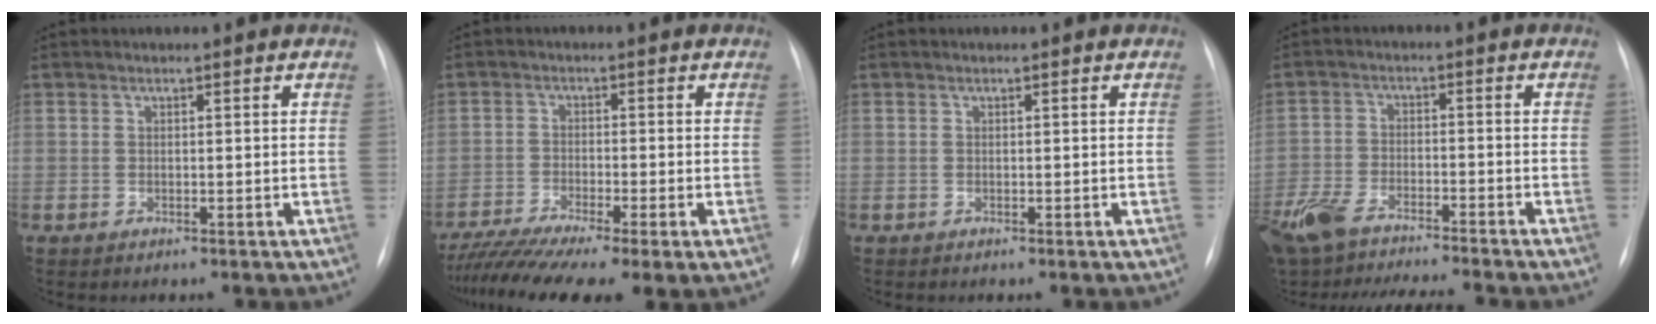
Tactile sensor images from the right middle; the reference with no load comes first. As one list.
[{"total": 11.1, "force": [-7.9, 1.1, 7.7], "torque": [-0.140, -0.018, -0.133]}, {"total": 0.0}, {"total": 14.4, "force": [-12.4, 2.3, 7.0], "torque": [-0.143, -0.007, -0.204]}]